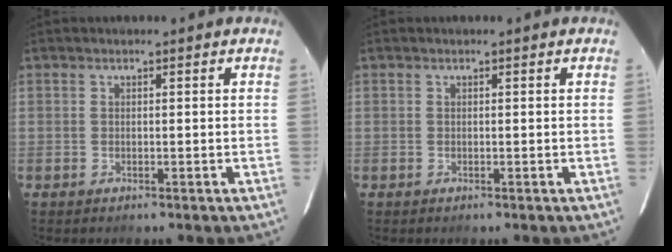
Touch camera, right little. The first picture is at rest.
{"total": 0.0}